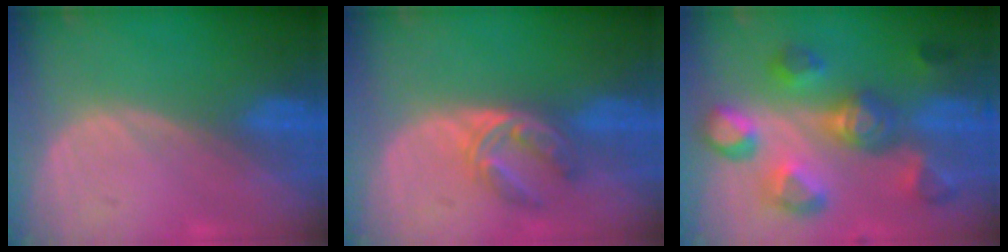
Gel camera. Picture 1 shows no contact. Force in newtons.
{"total": 5.9, "press": 5.0, "slide": 3.2}
{"total": 10.5, "press": 10.0, "slide": 3.3}